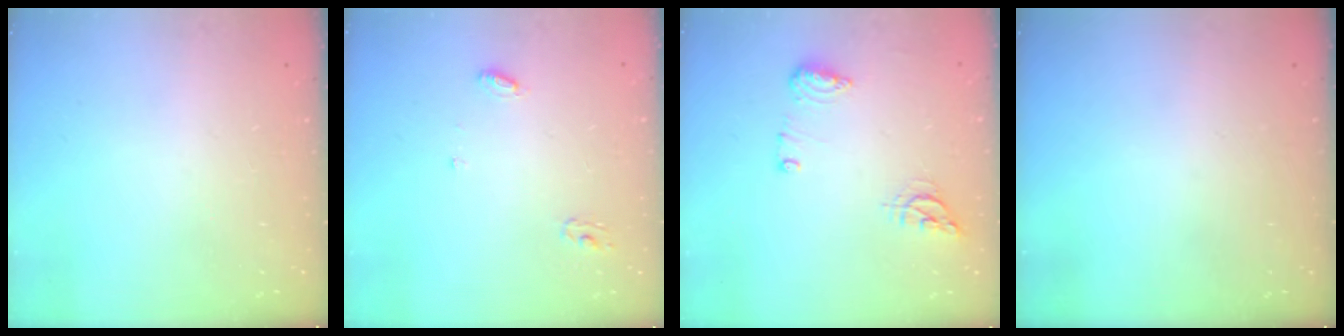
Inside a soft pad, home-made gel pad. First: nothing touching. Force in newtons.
{"total": 4.9, "press": 4.9, "slide": 0.3}
{"total": 11.7, "press": 10.0, "slide": 6.1}
{"total": 0.0}